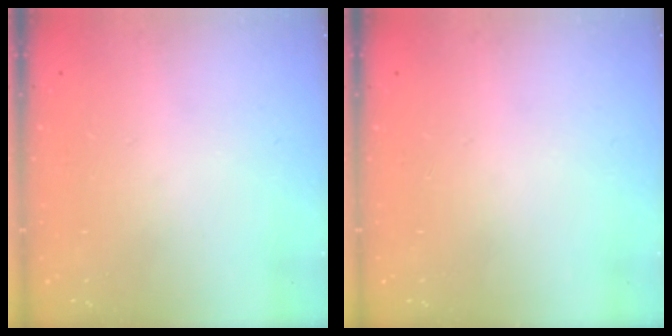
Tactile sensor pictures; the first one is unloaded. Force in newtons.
{"total": 0.0}